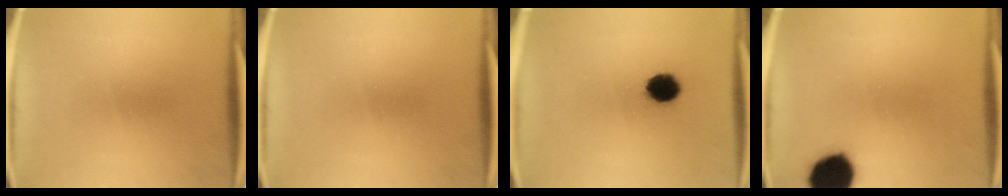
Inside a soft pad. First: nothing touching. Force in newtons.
{"total": 0.0}
{"total": 7.5}
{"total": 13.8}